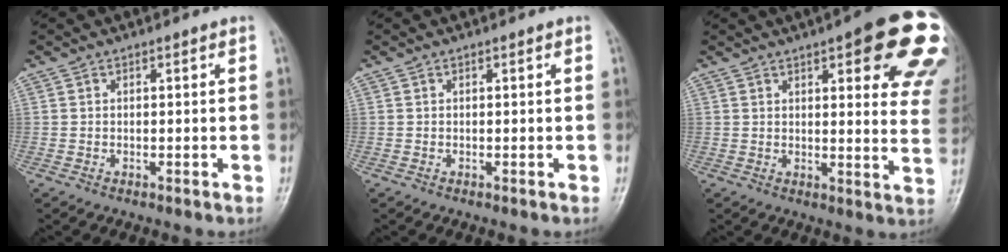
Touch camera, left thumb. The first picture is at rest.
{"total": 0.0}
{"total": 21.0, "force": [10.5, 6.1, 17.1], "torque": [-0.168, -0.025, 0.116]}